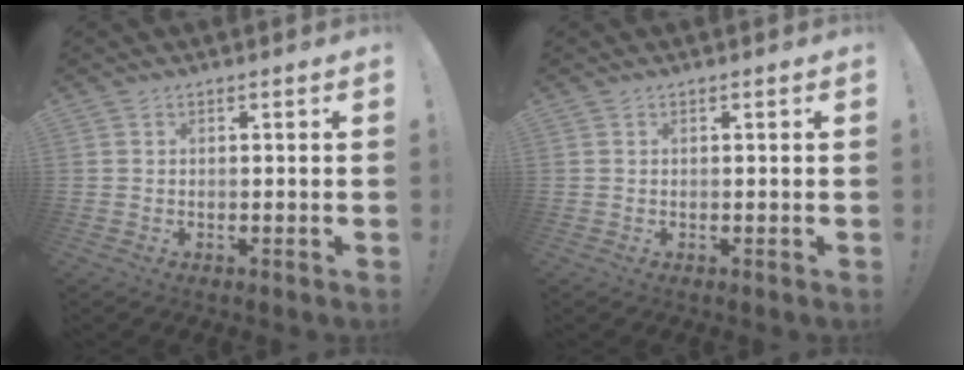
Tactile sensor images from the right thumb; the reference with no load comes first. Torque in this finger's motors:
{"motor_torque": [-0.03, 0.01, -0.06, 0.05, 0.07]}